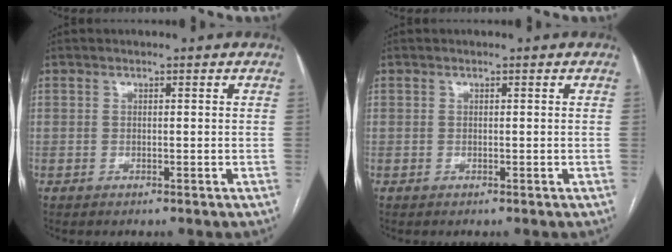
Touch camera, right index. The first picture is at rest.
{"total": 0.0}